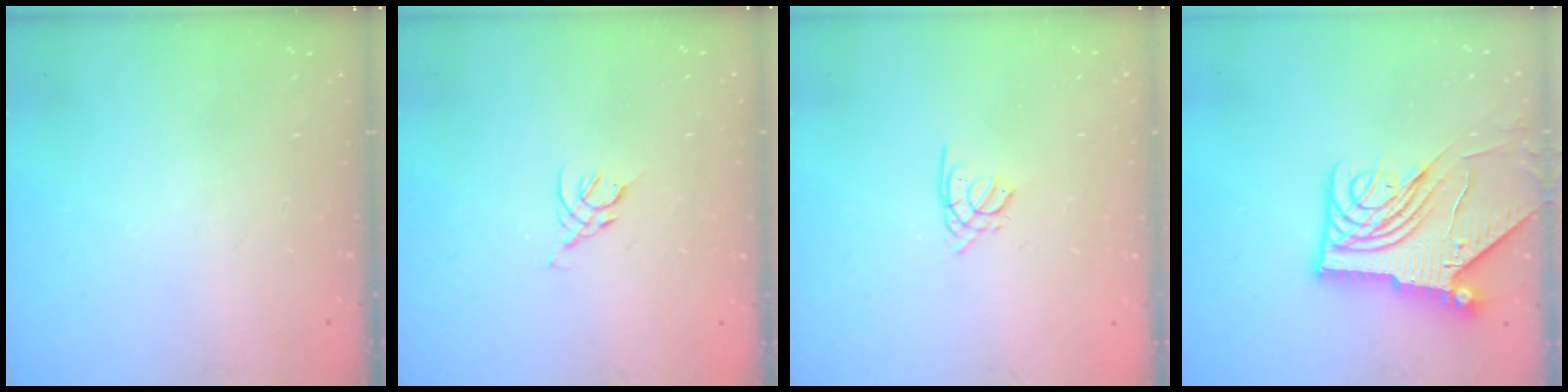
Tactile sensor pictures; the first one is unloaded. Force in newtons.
{"total": 2.5, "press": 2.5, "slide": 0.7}
{"total": 1.4, "press": 1.4, "slide": 0.4}
{"total": 12.4, "press": 12.3, "slide": 1.4}